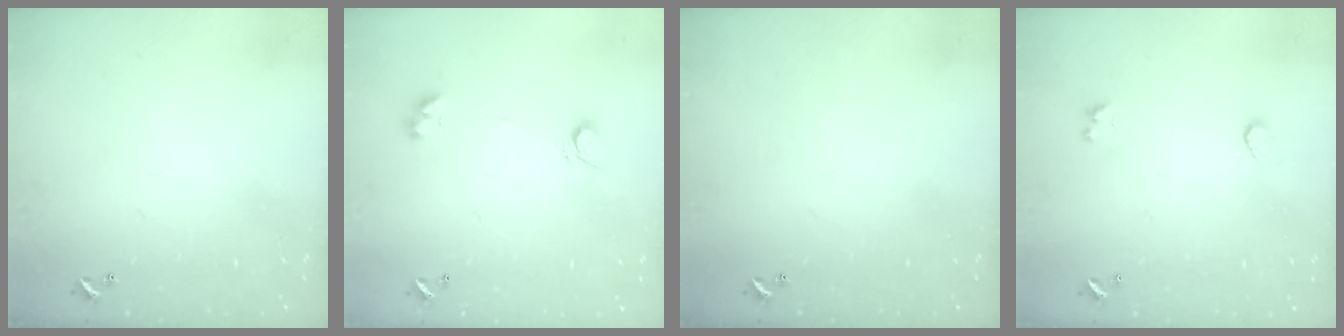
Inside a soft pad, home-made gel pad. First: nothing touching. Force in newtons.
{"total": 3.1, "press": 3.1, "slide": 0.6}
{"total": 0.0}
{"total": 1.0, "press": 0.7, "slide": 0.7}